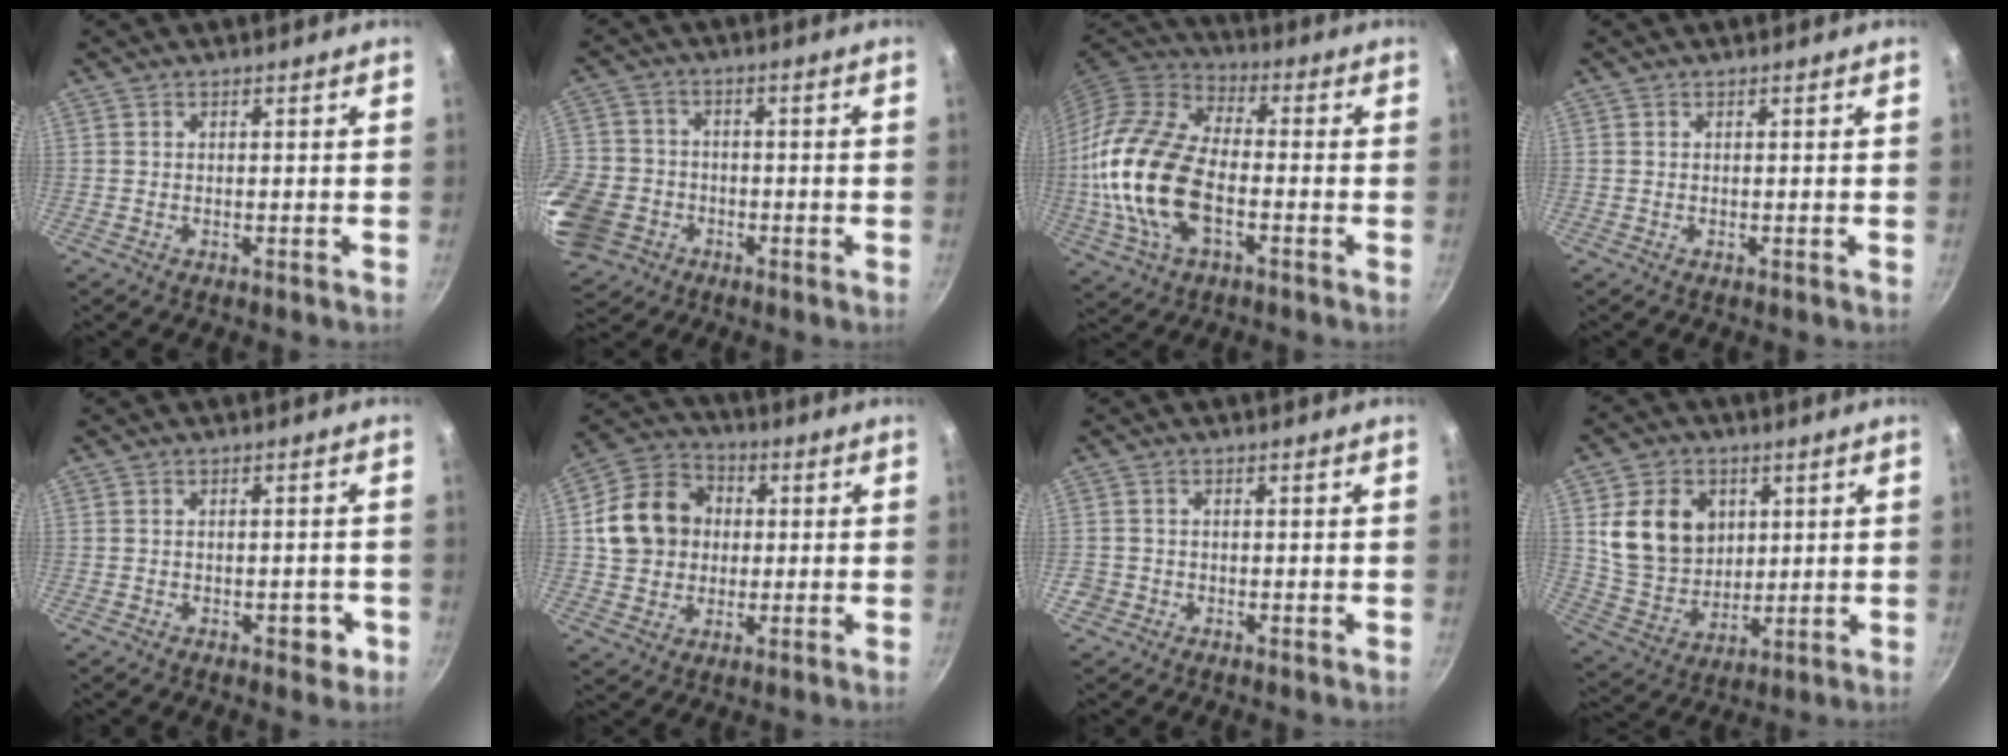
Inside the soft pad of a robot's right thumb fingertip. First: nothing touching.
{"total": 18.3, "force": [-6.1, 15.0, 8.4], "torque": [-0.207, 0.034, -0.117]}
{"total": 20.5, "force": [-3.5, 11.5, 16.6], "torque": [-0.325, 0.028, -0.076]}
{"total": 0.0}
{"total": 3.5, "force": [-1.4, 2.0, 2.4], "torque": [-0.011, 0.014, -0.011]}
{"total": 13.6, "force": [1.3, 11.6, 6.9], "torque": [-0.093, 0.021, 0.014]}
{"total": 1.8, "force": [-0.8, 1.6, 0.5], "torque": [-0.009, 0.002, -0.015]}
{"total": 14.6, "force": [3.6, 11.7, 8.0], "torque": [-0.118, -0.015, 0.075]}